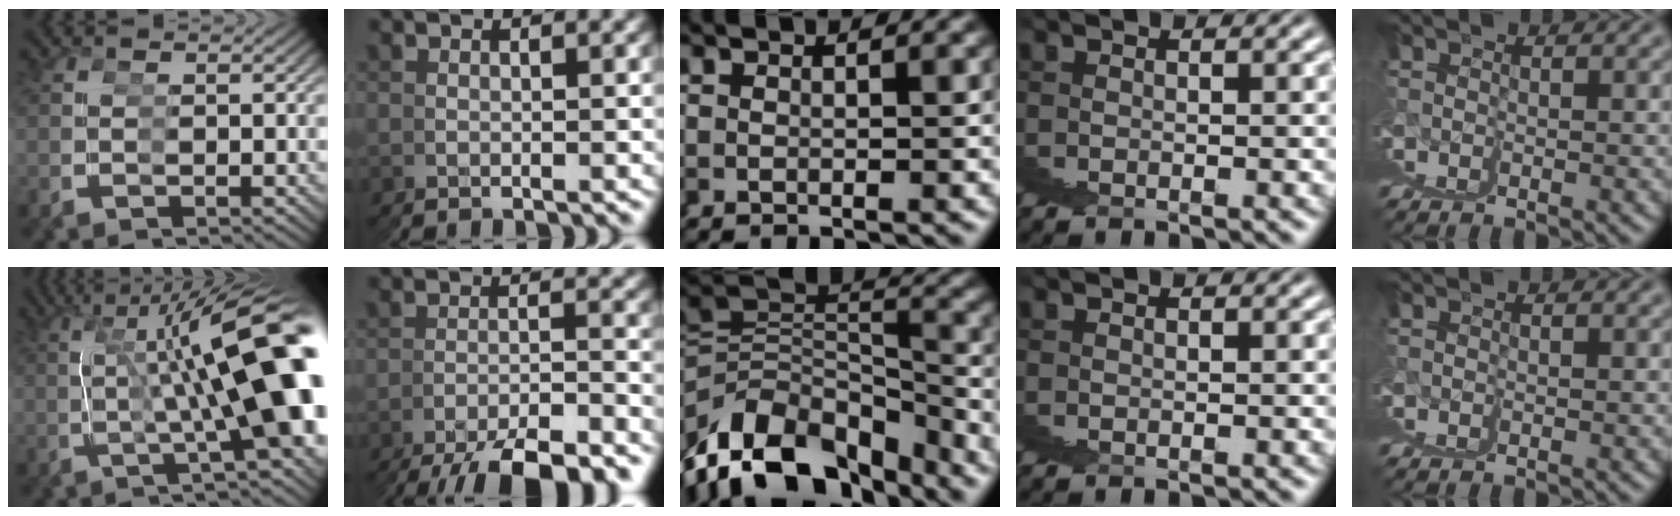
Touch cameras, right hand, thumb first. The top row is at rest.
{"thumb": {"total": 14.7, "force": [1.2, 4.7, 13.8], "torque": [-0.164, 0.011, 0.017]}, "index": {"total": 6.1, "force": [-5.8, -0.6, 1.7], "torque": [-0.024, -0.001, -0.091]}, "middle": {"total": 14.7, "force": [-6.7, 10.1, 8.4], "torque": [-0.171, -0.054, -0.090]}}